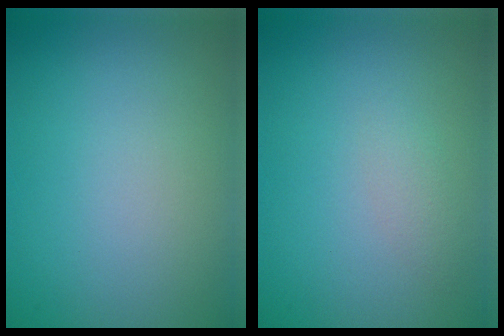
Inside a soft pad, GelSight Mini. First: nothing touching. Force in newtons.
{"total": 1.1, "press": 1.1, "slide": 0.0}